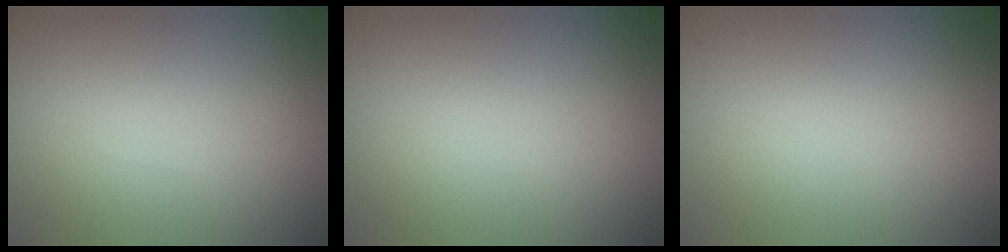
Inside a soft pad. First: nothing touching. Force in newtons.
{"total": 0.0}
{"total": 0.0}